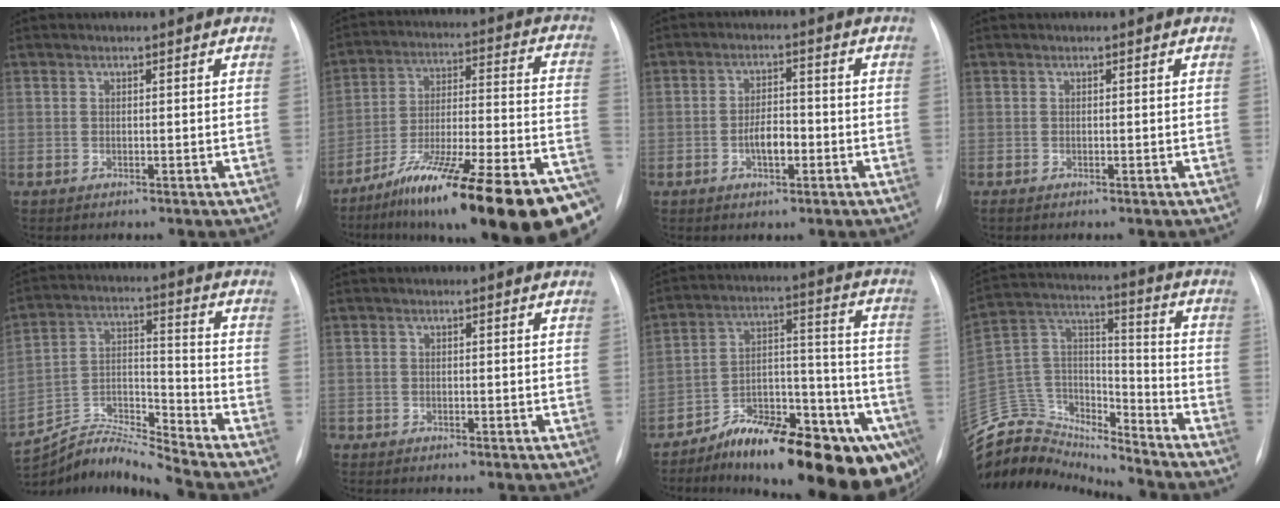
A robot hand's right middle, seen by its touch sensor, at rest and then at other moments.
{"total": 28.0, "force": [-19.8, 3.8, 19.4], "torque": [-0.216, 0.000, -0.308]}
{"total": 4.3, "force": [-1.4, 2.0, 3.6], "torque": [-0.065, 0.007, -0.025]}
{"total": 0.0}
{"total": 12.5, "force": [-12.3, -2.2, 1.3], "torque": [-0.034, 0.036, -0.233]}
{"total": 1.4, "force": [-1.3, 0.4, 0.5], "torque": [-0.007, -0.001, -0.017]}
{"total": 23.1, "force": [-16.4, 6.7, 14.7], "torque": [-0.131, 0.046, -0.240]}
{"total": 17.8, "force": [-17.4, 3.4, 1.5], "torque": [-0.029, 0.071, -0.304]}